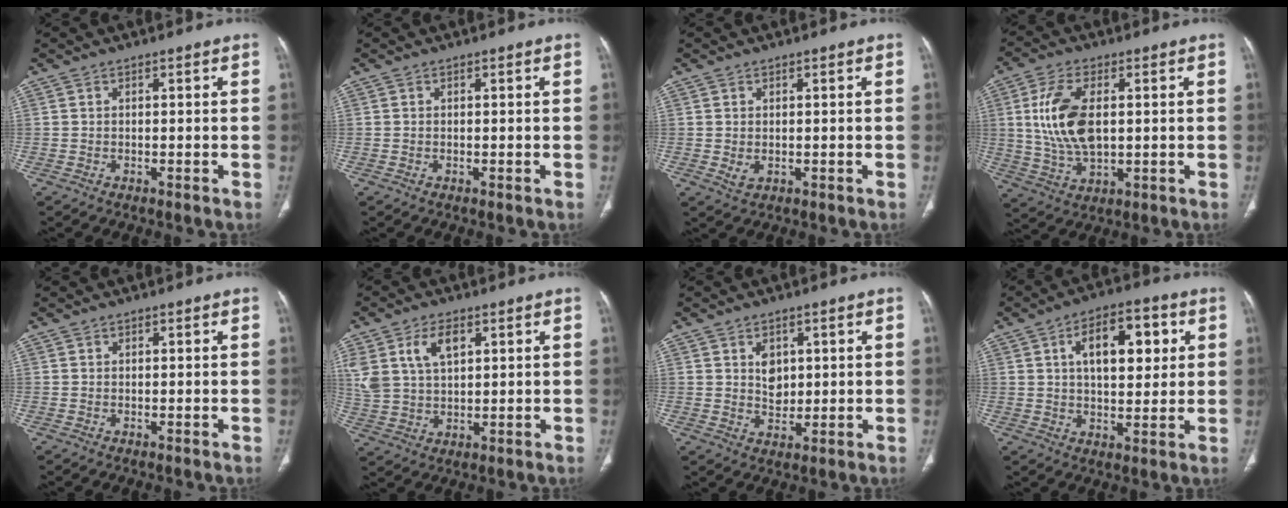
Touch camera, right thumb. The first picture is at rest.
{"total": 0.0}
{"total": 2.1, "force": [-0.1, 1.4, 1.6], "torque": [-0.032, -0.002, 0.005]}
{"total": 12.7, "force": [1.7, 6.7, 10.6], "torque": [-0.215, -0.005, 0.039]}
{"total": 0.0}
{"total": 10.5, "force": [4.4, 6.3, 7.2], "torque": [-0.146, -0.005, 0.094]}
{"total": 4.3, "force": [1.4, 3.2, 2.6], "torque": [-0.025, -0.011, 0.028]}
{"total": 13.1, "force": [3.8, 6.8, 10.5], "torque": [-0.128, 0.003, 0.058]}